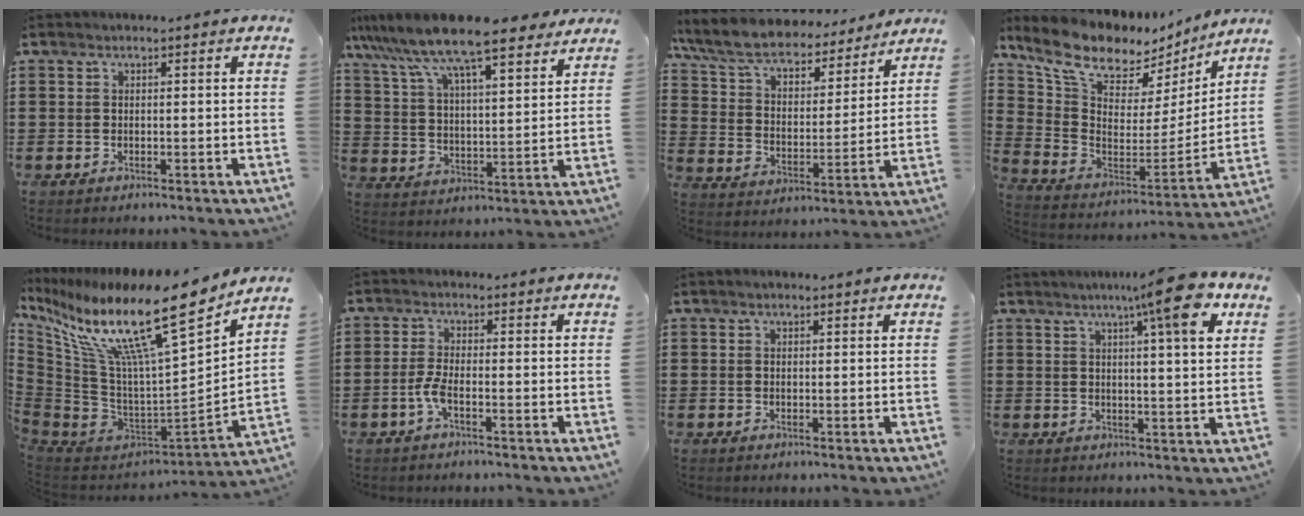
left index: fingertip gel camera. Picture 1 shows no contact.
{"total": 11.6, "force": [9.9, 1.4, 5.9], "torque": [-0.153, -0.044, 0.167]}
{"total": 8.4, "force": [7.6, 2.0, 3.0], "torque": [-0.092, -0.045, 0.132]}
{"total": 10.2, "force": [8.7, 4.0, 3.7], "torque": [-0.114, -0.061, 0.154]}
{"total": 17.0, "force": [10.9, 2.7, 12.8], "torque": [-0.250, -0.080, 0.170]}
{"total": 2.9, "force": [-1.3, 0.5, 2.5], "torque": [-0.066, -0.006, -0.030]}
{"total": 0.6, "force": [0.4, 0.3, 0.3], "torque": [-0.006, 0.005, 0.007]}
{"total": 10.2, "force": [6.1, 0.8, 8.2], "torque": [-0.124, -0.020, 0.094]}